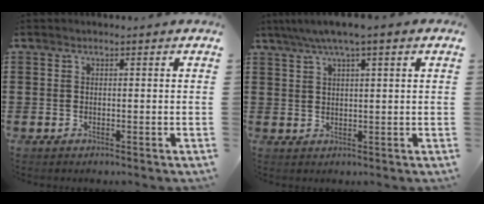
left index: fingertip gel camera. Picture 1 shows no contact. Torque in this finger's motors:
{"motor_torque": [1.66, 0.48, 0.81, 0.21]}